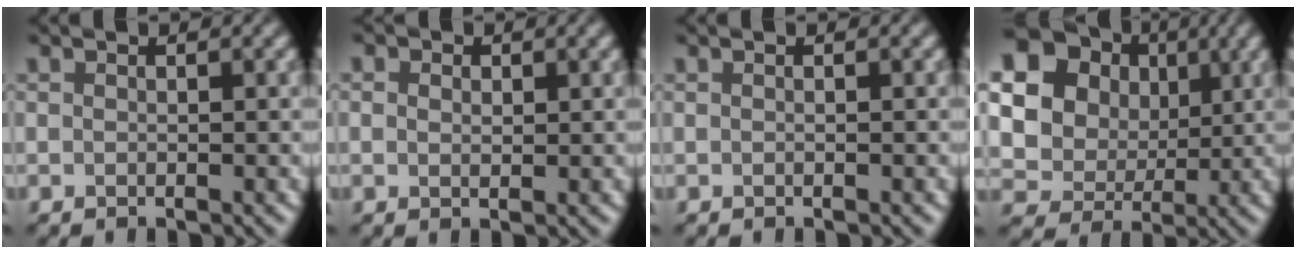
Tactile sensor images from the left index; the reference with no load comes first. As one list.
[{"total": 1.7, "force": [0.7, 1.2, 0.9], "torque": [-0.010, 0.011, -0.006]}, {"total": 0.0}, {"total": 18.8, "force": [6.7, 16.0, 7.2], "torque": [-0.196, 0.014, 0.118]}]